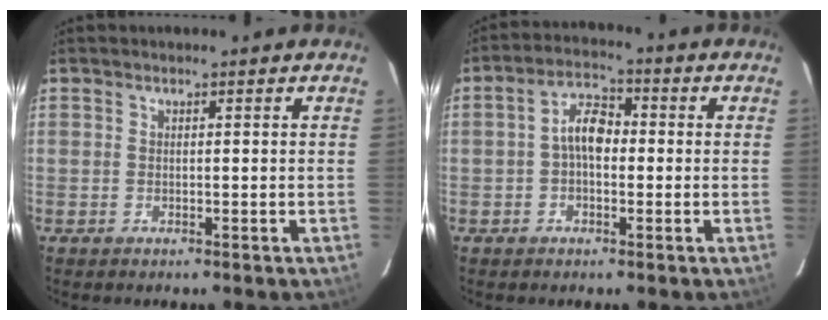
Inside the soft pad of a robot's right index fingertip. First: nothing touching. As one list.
[{"total": 5.5, "force": [-0.4, 3.2, 4.5], "torque": [-0.083, 0.020, -0.009]}]